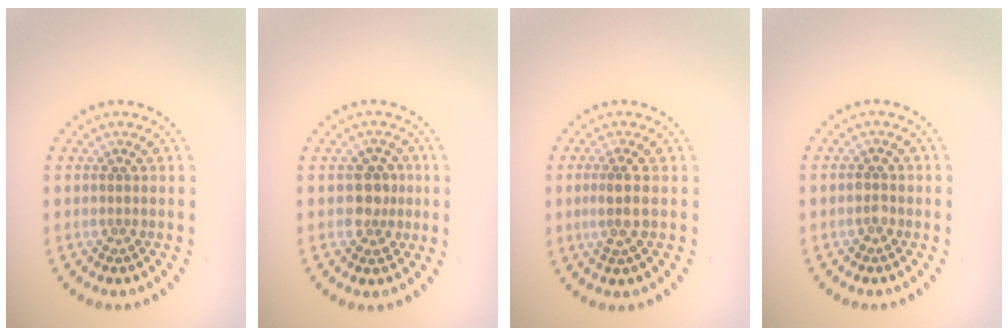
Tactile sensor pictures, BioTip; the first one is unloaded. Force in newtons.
{"total": 2.6, "press": 2.5, "slide": 0.9}
{"total": 2.2, "press": 1.9, "slide": 1.2}
{"total": 1.0, "press": 1.0, "slide": 0.2}